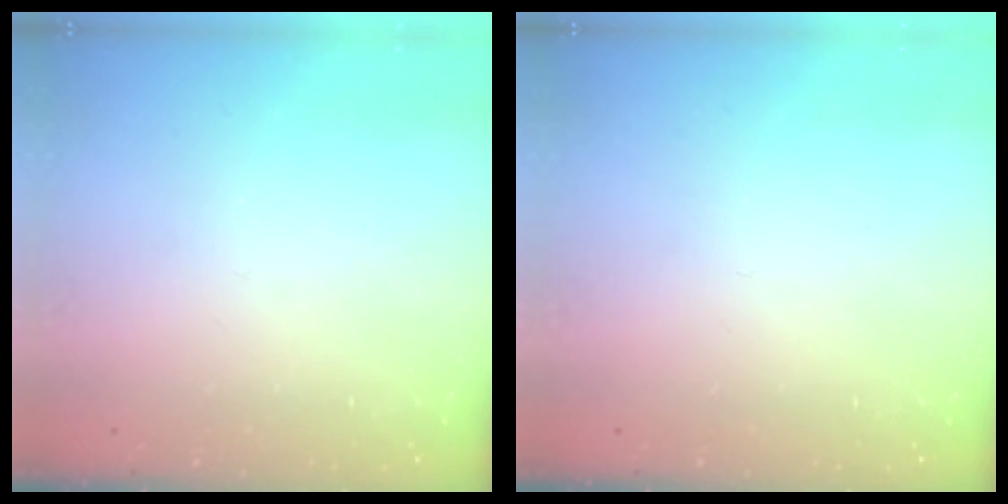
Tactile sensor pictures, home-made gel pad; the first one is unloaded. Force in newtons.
{"total": 0.0}